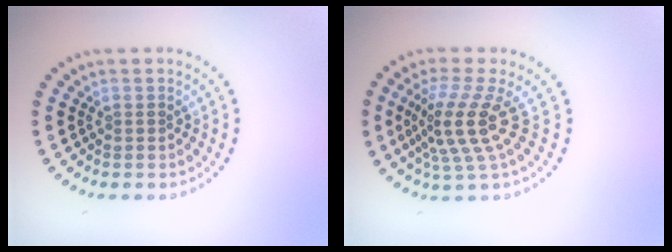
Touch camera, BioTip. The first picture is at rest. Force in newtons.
{"total": 4.5, "press": 3.2, "slide": 3.2}